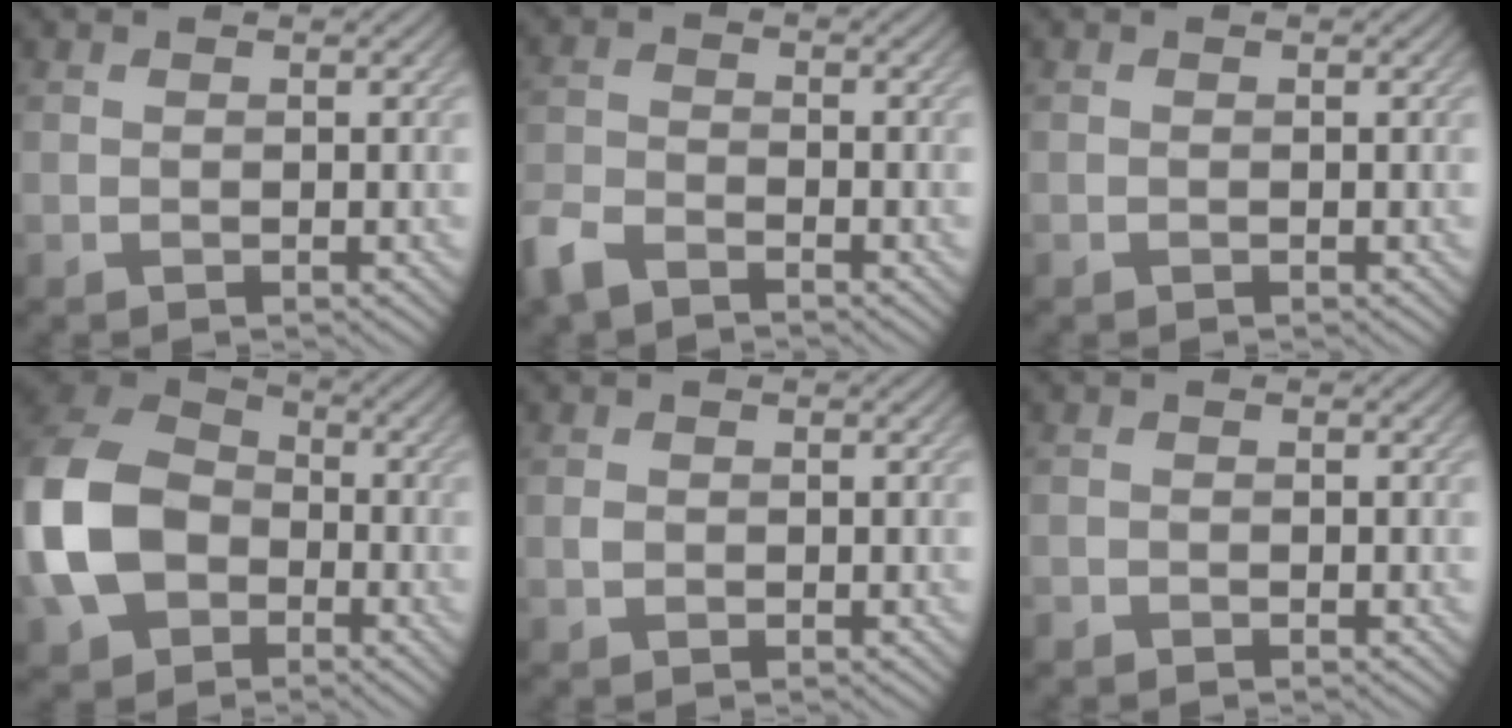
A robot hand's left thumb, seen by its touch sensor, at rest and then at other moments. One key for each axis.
{"total": 4.9, "fx": -3.9, "fy": 2.0, "fz": 2.3, "tx": -0.056, "ty": -0.009, "tz": -0.092}
{"total": 0.0}
{"total": 14.7, "fx": -3.4, "fy": 11.0, "fz": 9.1, "tx": -0.250, "ty": -0.022, "tz": -0.076}
{"total": 0.7, "fx": -0.1, "fy": 0.6, "fz": 0.4, "tx": -0.007, "ty": -0.004, "tz": -0.003}
{"total": 0.7, "fx": -0.7, "fy": 0.2, "fz": 0.0, "tx": -0.001, "ty": -0.004, "tz": -0.014}